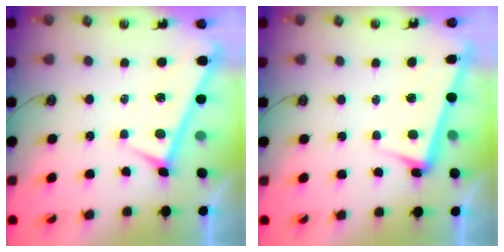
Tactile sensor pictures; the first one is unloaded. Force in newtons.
{"total": 2.5, "press": 2.3, "slide": 0.8}